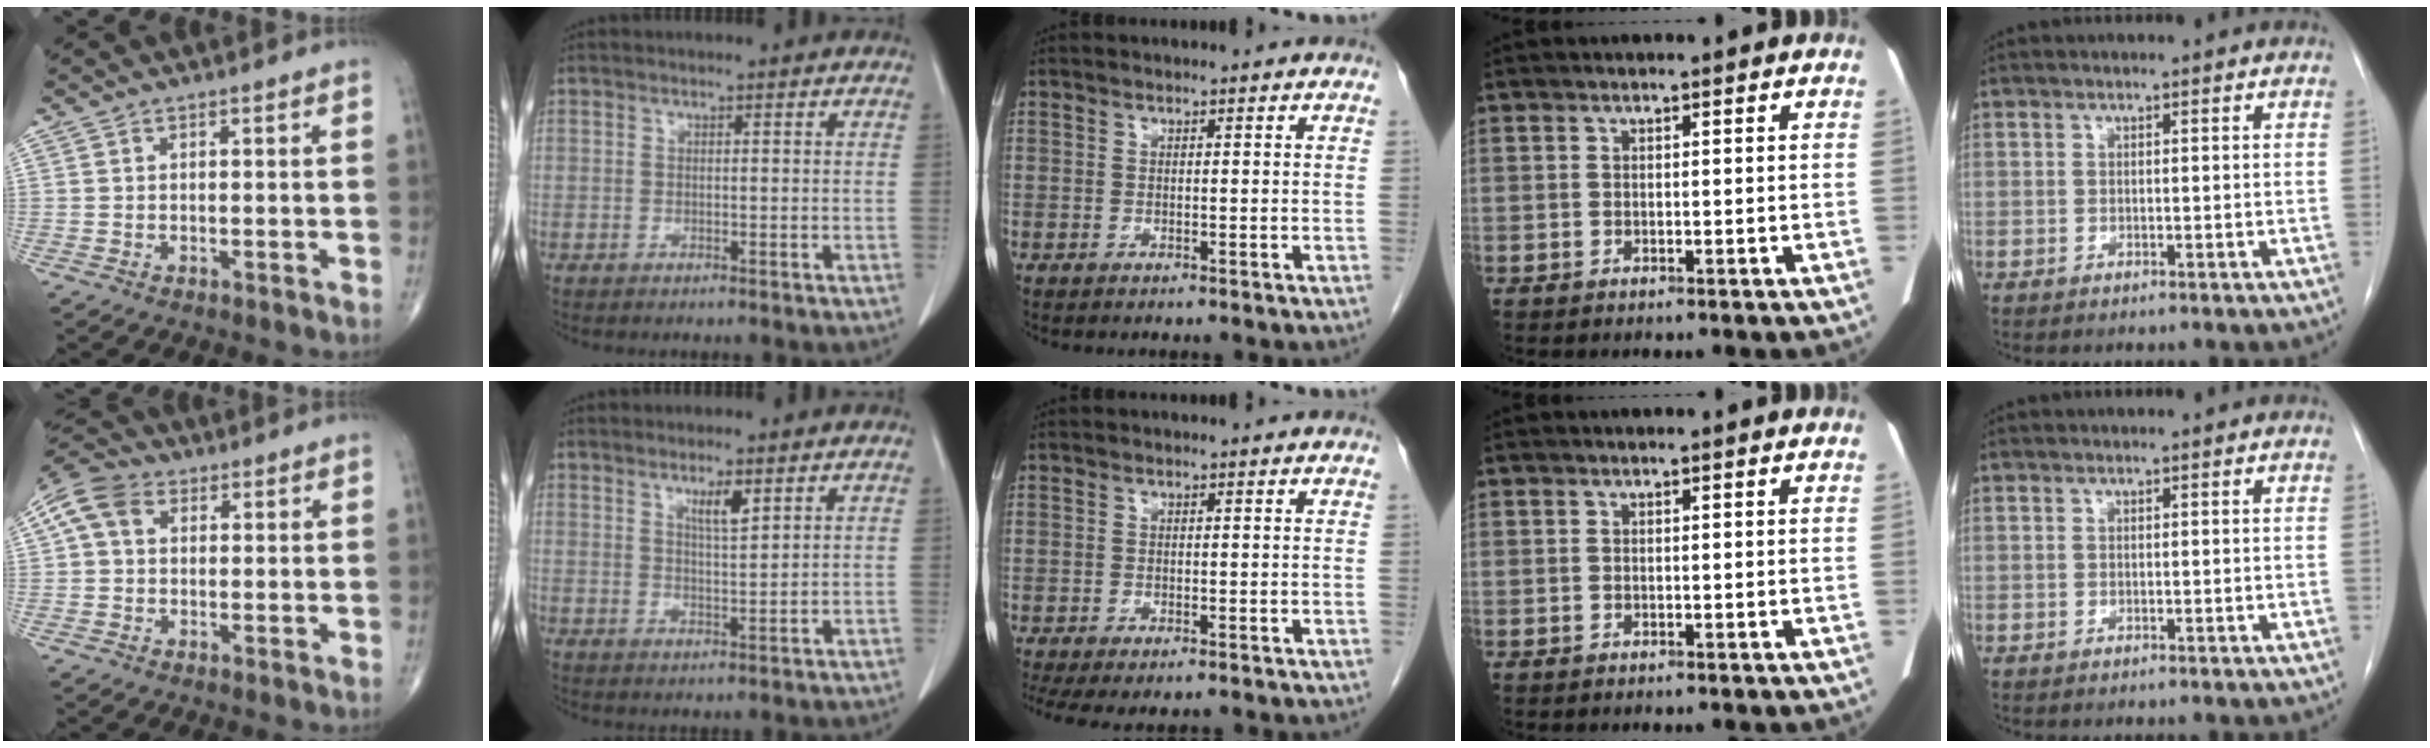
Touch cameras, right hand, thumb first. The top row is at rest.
{"thumb": {"total": 7.4, "force": [1.8, 5.6, 4.6], "torque": [-0.091, 0.024, 0.025]}, "index": {"total": 3.4, "force": [1.9, 0.5, 2.7], "torque": [-0.047, -0.003, 0.035]}, "middle": {"total": 7.1, "force": [-5.3, 2.6, 3.9], "torque": [-0.071, -0.005, -0.080]}}